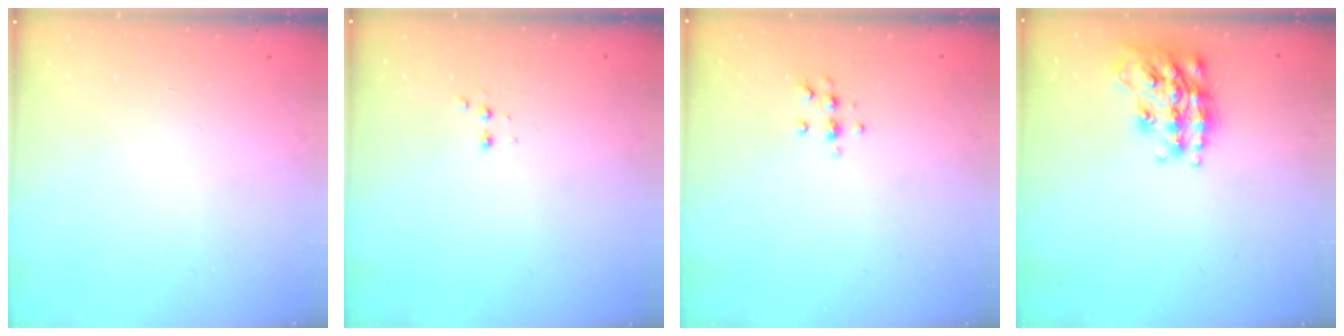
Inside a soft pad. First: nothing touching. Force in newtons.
{"total": 2.5, "press": 2.4, "slide": 0.8}
{"total": 4.9, "press": 4.8, "slide": 1.2}
{"total": 18.8, "press": 18.7, "slide": 1.2}